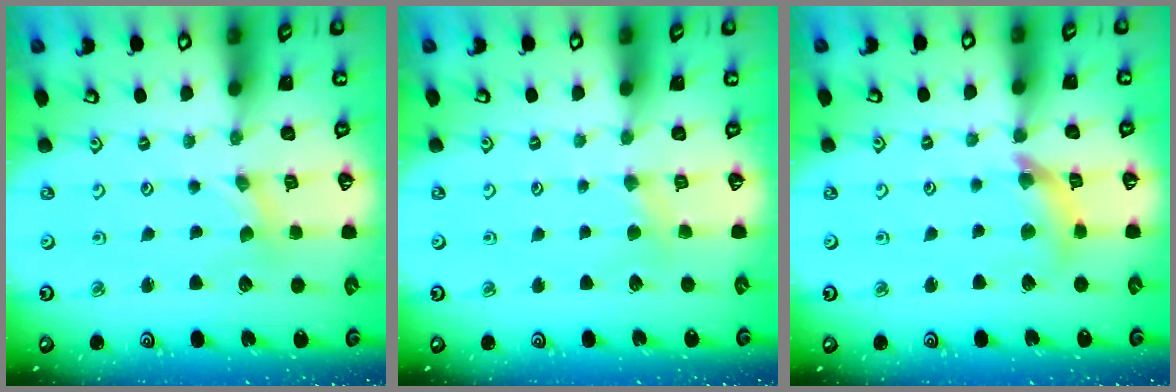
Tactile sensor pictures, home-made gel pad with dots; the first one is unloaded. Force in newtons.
{"total": 2.7, "press": 2.6, "slide": 0.4}
{"total": 9.5, "press": 9.5, "slide": 1.1}